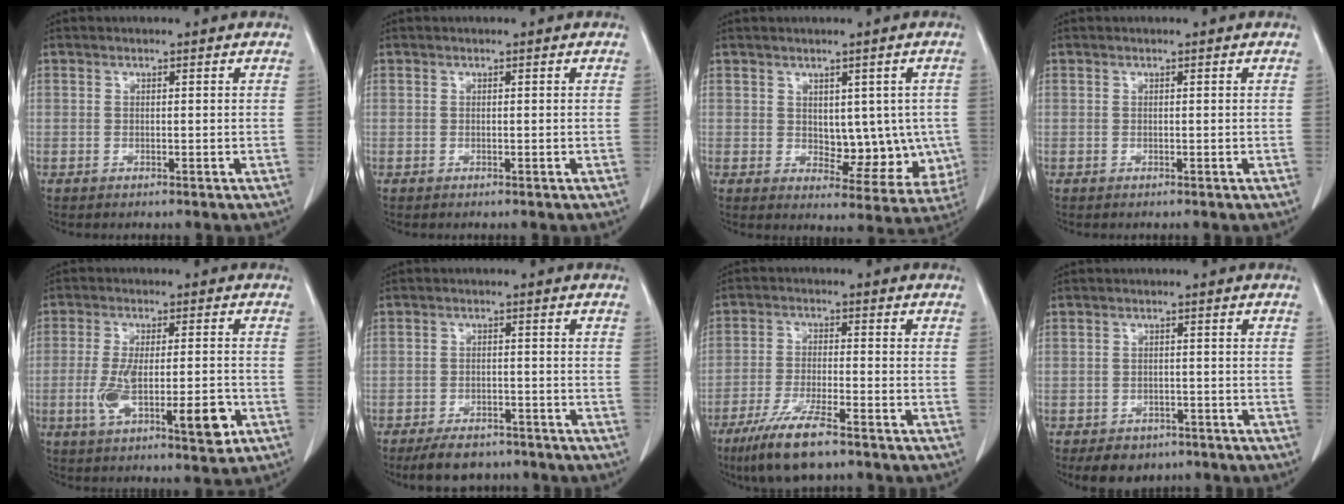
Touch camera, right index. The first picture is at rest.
{"total": 0.0}
{"total": 8.9, "force": [0.1, 5.2, 7.2], "torque": [-0.066, 0.006, 0.020]}
{"total": 0.0}
{"total": 11.7, "force": [-3.4, 2.8, 10.8], "torque": [-0.183, -0.003, -0.046]}
{"total": 6.8, "force": [-5.7, 2.8, 2.4], "torque": [-0.037, -0.003, -0.085]}
{"total": 9.1, "force": [-6.4, 1.2, 6.4], "torque": [-0.125, -0.022, -0.113]}
{"total": 5.1, "force": [-3.6, 3.4, 1.2], "torque": [-0.012, 0.005, -0.046]}